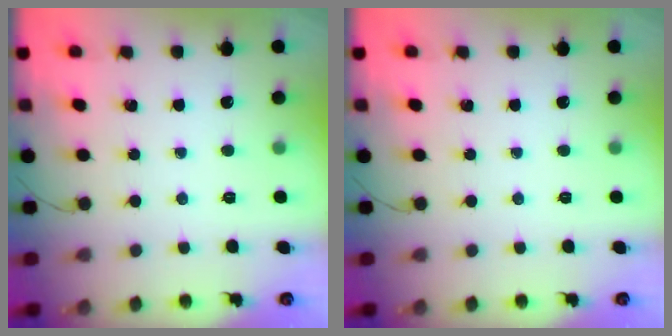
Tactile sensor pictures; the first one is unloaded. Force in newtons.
{"total": 0.0}